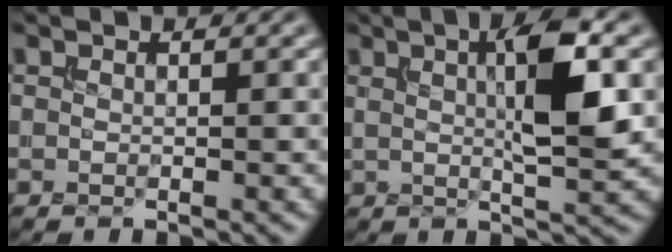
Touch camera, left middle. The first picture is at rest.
{"total": 6.9, "force": [1.6, 1.5, 6.6], "torque": [-0.100, 0.006, 0.025]}